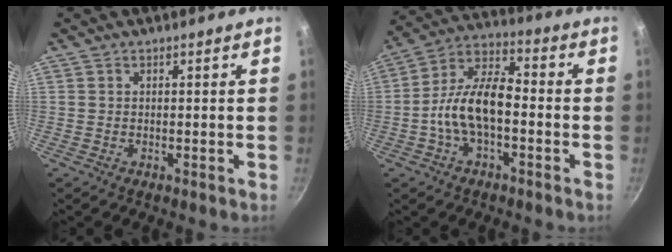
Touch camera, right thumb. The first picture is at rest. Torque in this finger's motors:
{"motor_torque": [-0.29, 0.63, 1.37, -0.41, 0.12]}